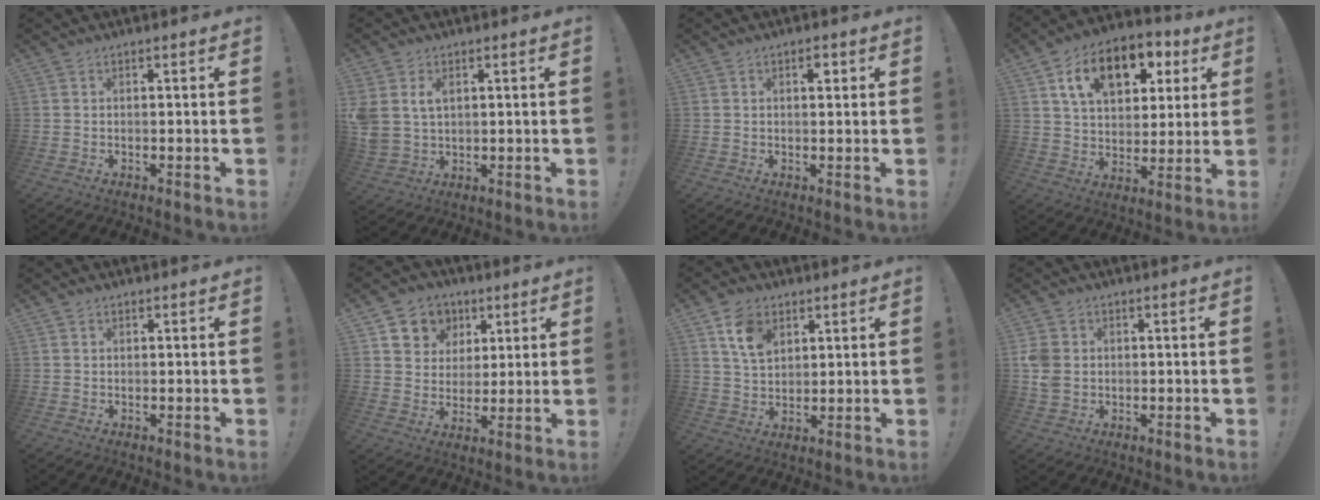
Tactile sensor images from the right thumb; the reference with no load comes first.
{"total": 6.4, "force": [2.3, 5.1, 3.2], "torque": [-0.056, -0.009, 0.044]}
{"total": 2.1, "force": [0.9, 1.4, 1.3], "torque": [-0.004, -0.004, 0.008]}
{"total": 16.6, "force": [7.5, 10.8, 10.1], "torque": [-0.155, -0.025, 0.133]}
{"total": 0.9, "force": [0.5, 0.8, 0.1], "torque": [0.007, -0.002, 0.009]}
{"total": 9.3, "force": [3.9, 8.2, 2.2], "torque": [-0.033, -0.025, 0.081]}
{"total": 9.7, "force": [5.2, 6.5, 4.9], "torque": [-0.082, -0.015, 0.100]}
{"total": 6.4, "force": [0.8, 5.4, 3.3], "torque": [-0.069, 0.003, 0.016]}